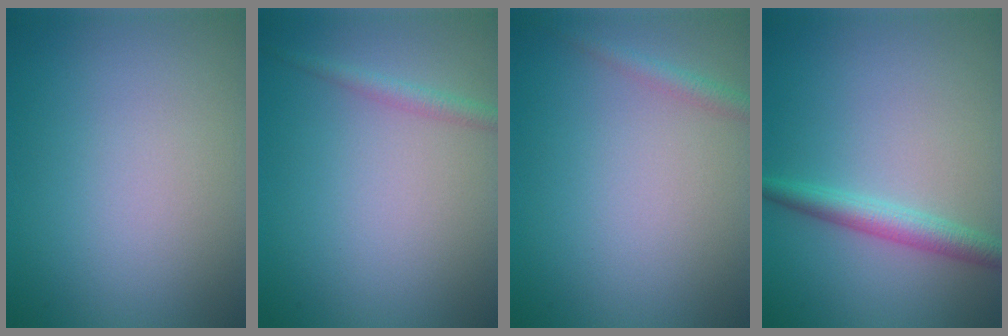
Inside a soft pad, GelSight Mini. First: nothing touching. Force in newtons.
{"total": 1.5, "press": 1.5, "slide": 0.0}
{"total": 1.4, "press": 1.4, "slide": 0.1}
{"total": 2.7, "press": 2.7, "slide": 0.1}